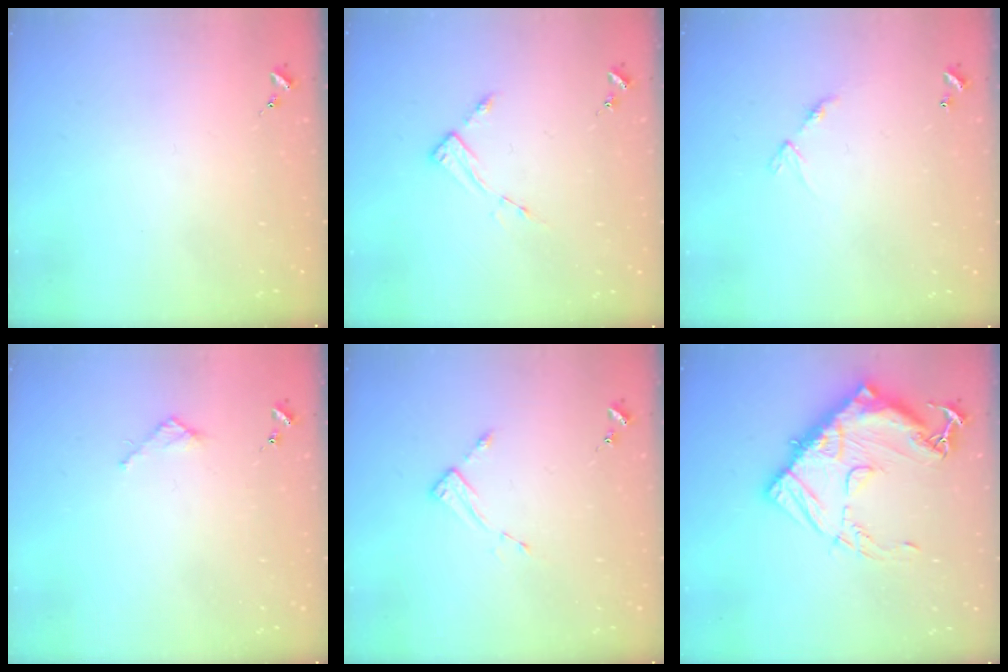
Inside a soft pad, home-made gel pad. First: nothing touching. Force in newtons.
{"total": 3.6, "press": 3.5, "slide": 0.4}
{"total": 6.2, "press": 6.2, "slide": 0.7}
{"total": 2.7, "press": 2.7, "slide": 0.2}
{"total": 2.7, "press": 2.7, "slide": 0.4}
{"total": 19.9, "press": 19.8, "slide": 1.7}